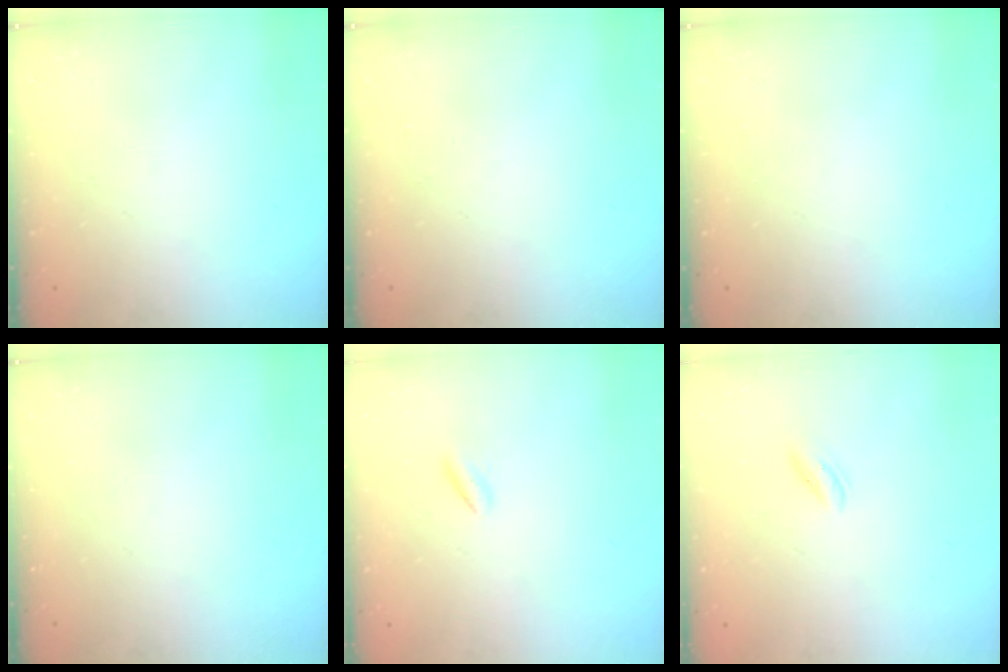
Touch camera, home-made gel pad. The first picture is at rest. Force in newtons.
{"total": 0.0}
{"total": 0.0}
{"total": 0.0}
{"total": 1.4, "press": 1.1, "slide": 0.8}
{"total": 0.7, "press": 0.3, "slide": 0.7}